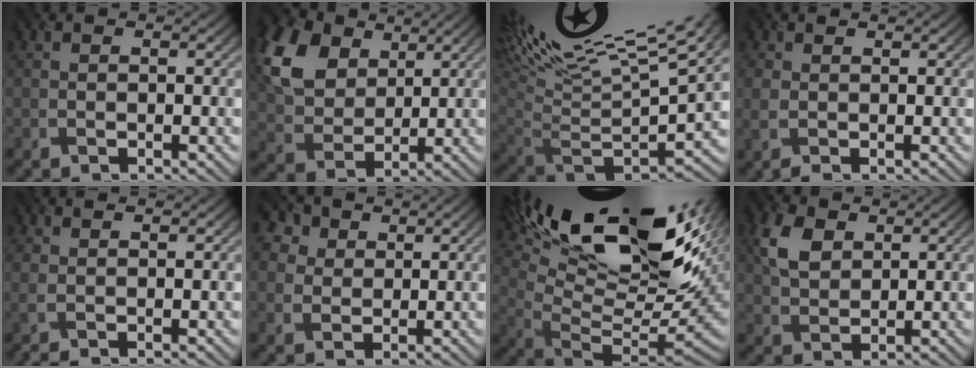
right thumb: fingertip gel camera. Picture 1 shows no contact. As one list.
[{"total": 13.0, "force": [5.7, 8.8, 7.8], "torque": [-0.208, 0.025, 0.097]}, {"total": 18.5, "force": [10.5, 6.0, 14.0], "torque": [-0.277, 0.037, 0.188]}, {"total": 1.6, "force": [0.4, 0.7, 1.4], "torque": [-0.040, 0.000, 0.005]}, {"total": 1.3, "force": [0.5, 0.2, 1.2], "torque": [-0.025, 0.002, 0.005]}, {"total": 7.7, "force": [4.5, 5.2, 3.6], "torque": [-0.140, 0.012, 0.084]}, {"total": 21.4, "force": [10.6, 8.2, 16.7], "torque": [-0.268, 0.031, 0.189]}, {"total": 5.6, "force": [2.4, 3.6, 3.5], "torque": [-0.085, 0.003, 0.045]}]